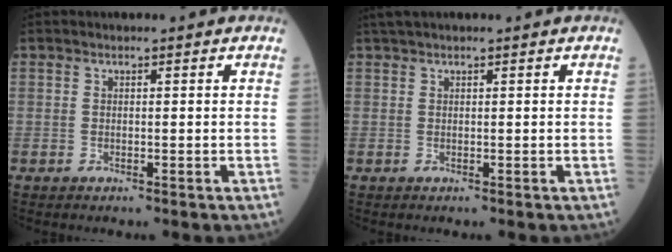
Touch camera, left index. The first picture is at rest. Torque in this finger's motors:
{"motor_torque": [0.24, -0.39, 0.00, 0.05]}